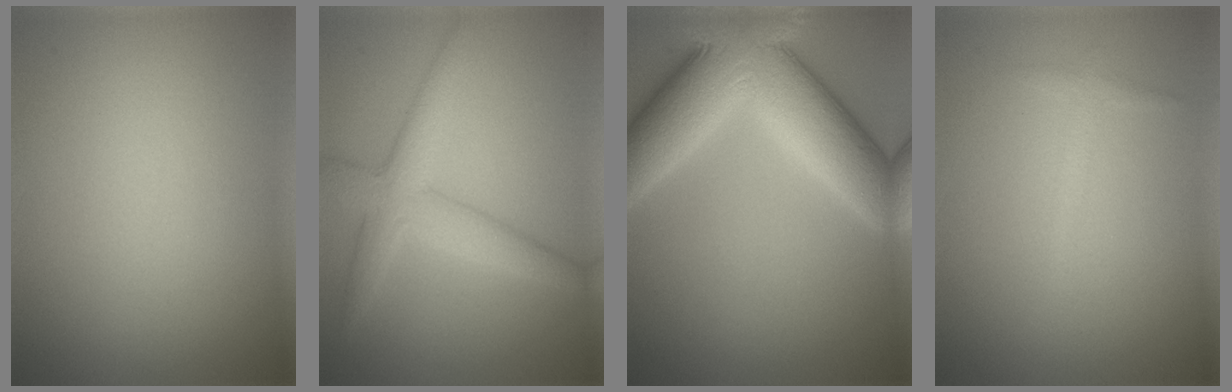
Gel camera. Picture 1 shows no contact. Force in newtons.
{"total": 4.2, "press": 4.2, "slide": 0.1}
{"total": 12.3, "press": 12.3, "slide": 0.8}
{"total": 1.1, "press": 1.1, "slide": 0.0}